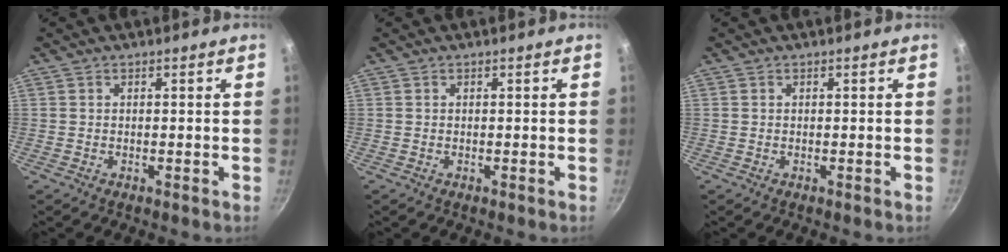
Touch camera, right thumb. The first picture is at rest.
{"total": 0.0}
{"total": 0.0}